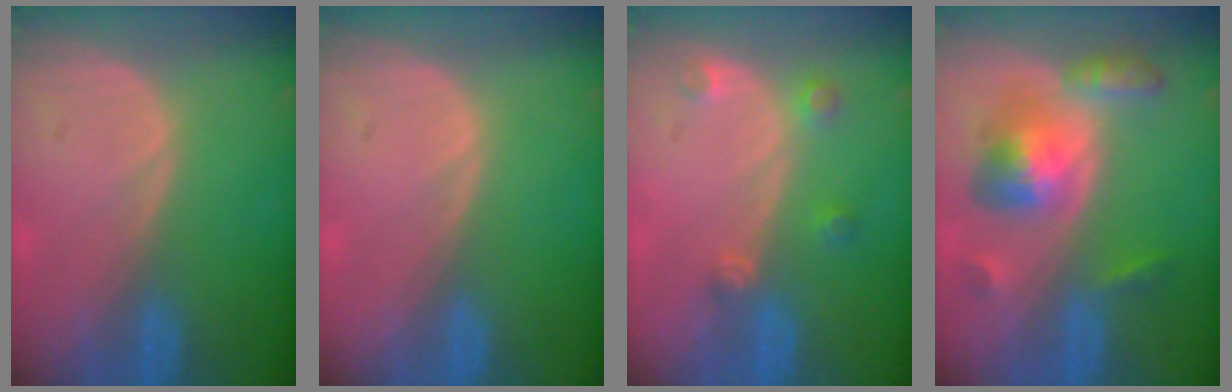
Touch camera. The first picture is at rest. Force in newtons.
{"total": 0.0}
{"total": 2.7, "press": 2.6, "slide": 0.4}
{"total": 7.2, "press": 7.2, "slide": 0.5}